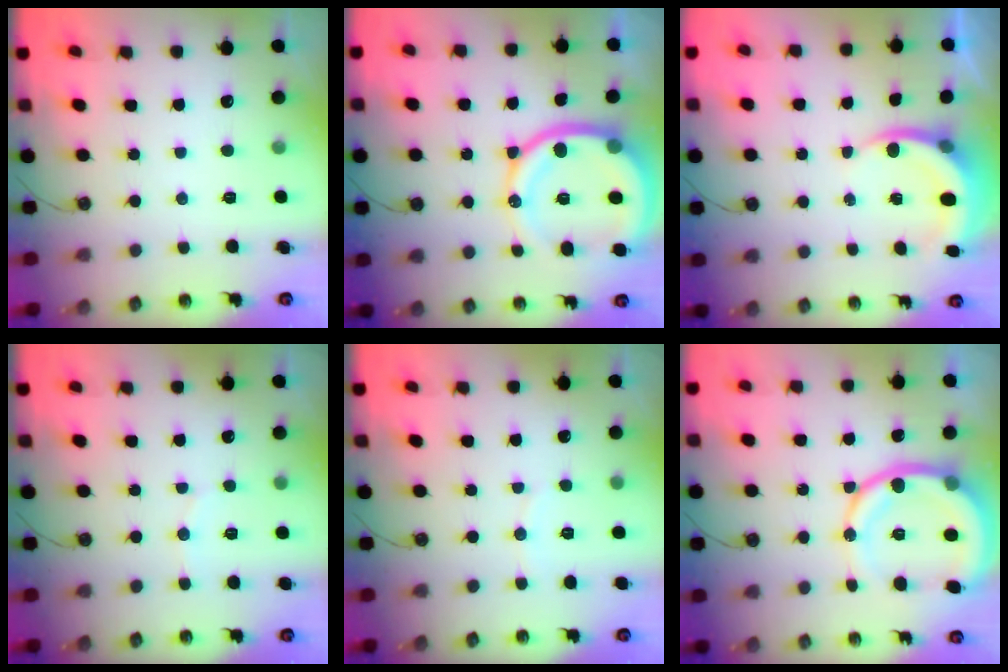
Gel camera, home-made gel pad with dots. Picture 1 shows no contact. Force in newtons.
{"total": 19.4, "press": 19.3, "slide": 2.4}
{"total": 5.6, "press": 5.4, "slide": 1.8}
{"total": 5.0, "press": 4.8, "slide": 1.3}
{"total": 3.0, "press": 3.0, "slide": 0.2}
{"total": 16.7, "press": 16.4, "slide": 3.2}